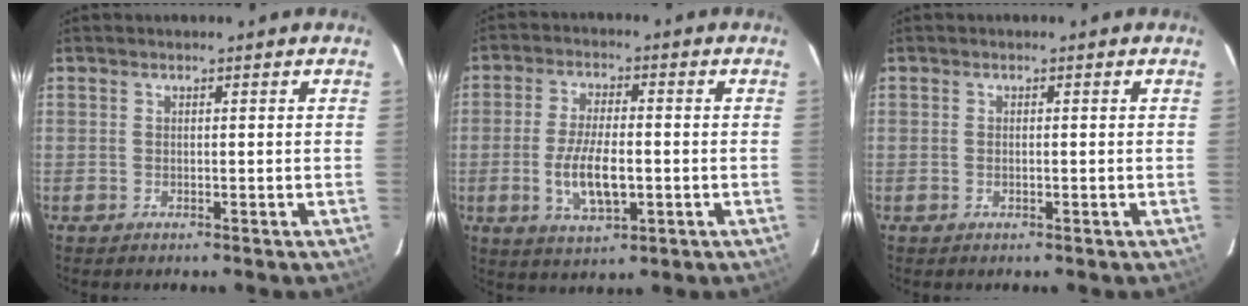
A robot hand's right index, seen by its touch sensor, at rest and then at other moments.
{"total": 9.6, "force": [-2.0, 3.7, 8.6], "torque": [-0.171, -0.008, -0.034]}
{"total": 0.6, "force": [-0.1, 0.1, 0.6], "torque": [-0.011, 0.002, -0.004]}